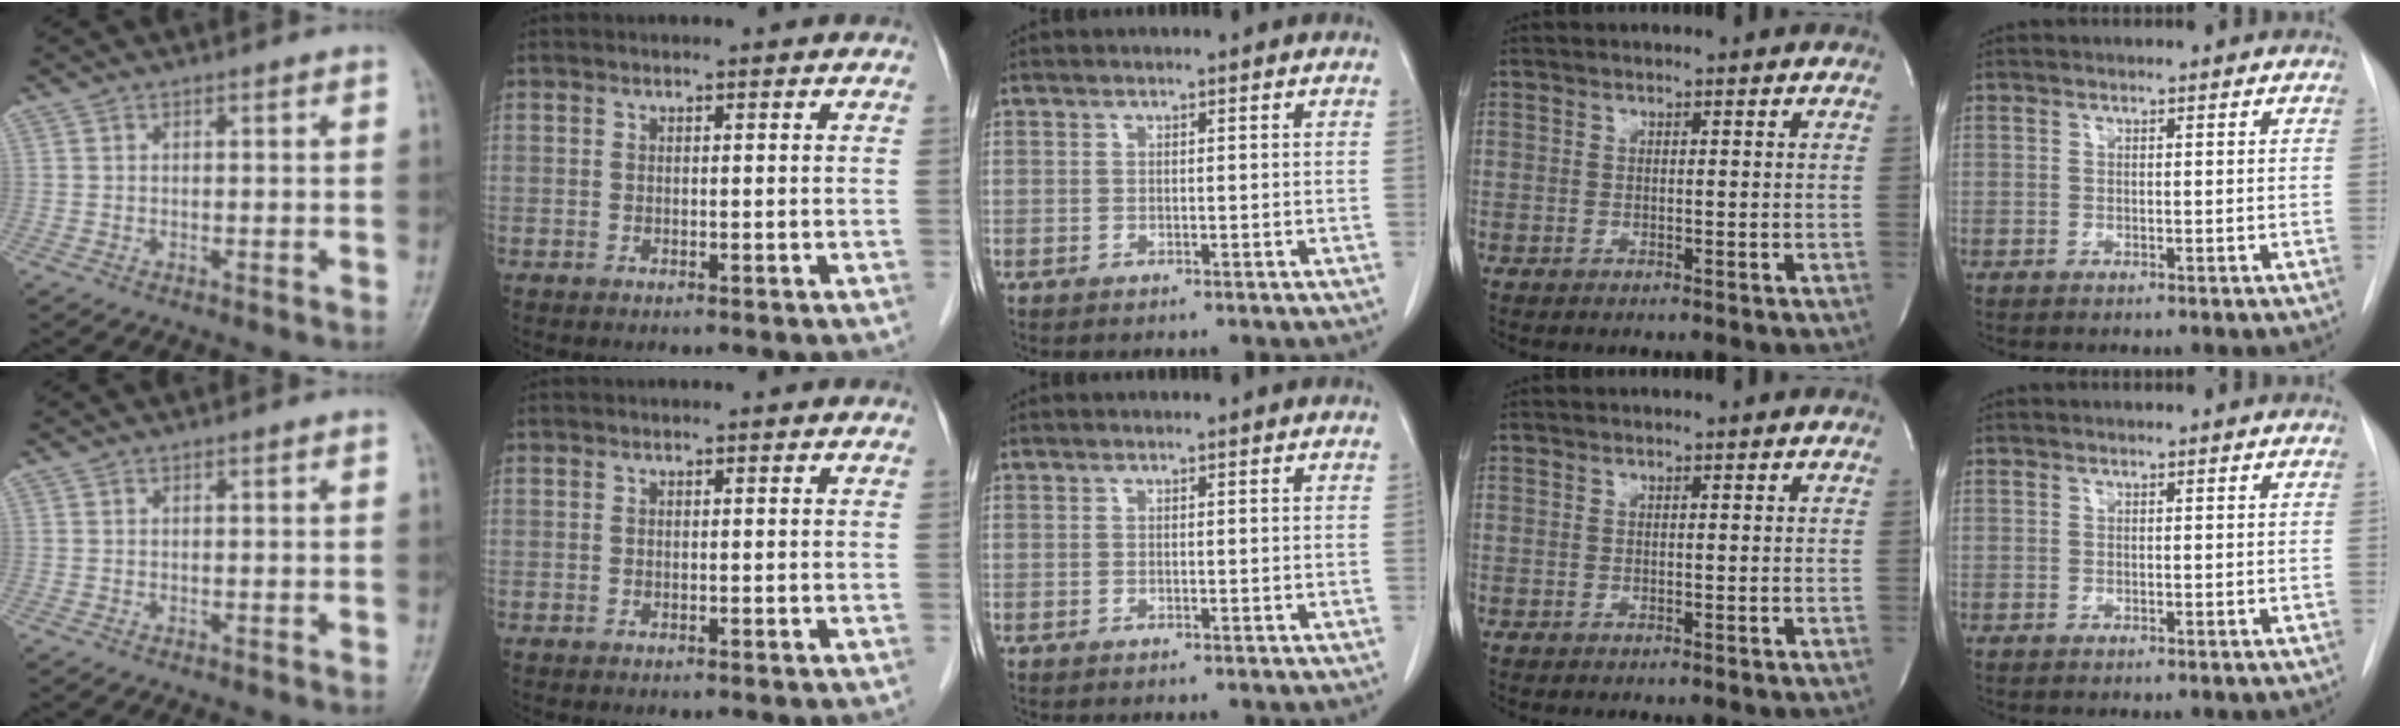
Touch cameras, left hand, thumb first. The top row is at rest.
{}